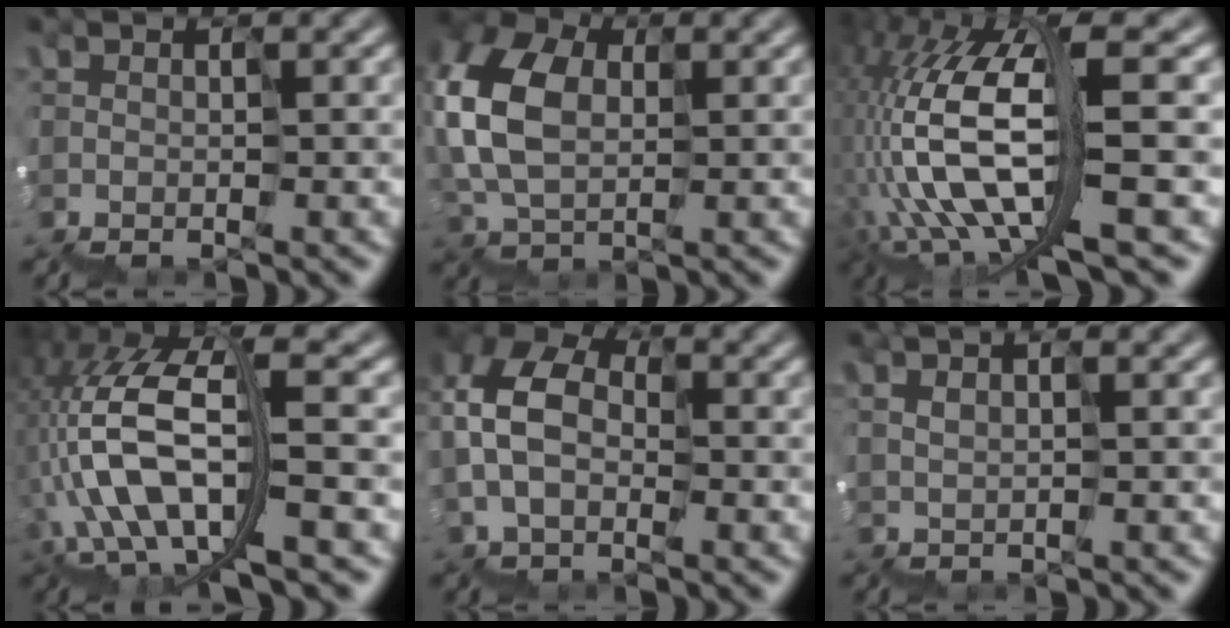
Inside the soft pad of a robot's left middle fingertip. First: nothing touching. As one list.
[{"total": 6.2, "force": [1.5, 4.6, 3.9], "torque": [-0.139, 0.029, 0.020]}, {"total": 10.8, "force": [-1.8, 3.3, 10.1], "torque": [-0.243, 0.022, -0.026]}, {"total": 9.3, "force": [-2.5, 3.8, 8.0], "torque": [-0.190, 0.023, -0.050]}, {"total": 5.6, "force": [0.6, 4.1, 3.7], "torque": [-0.109, 0.032, 0.012]}, {"total": 1.2, "force": [1.1, 0.2, 0.5], "torque": [-0.009, 0.025, 0.023]}]